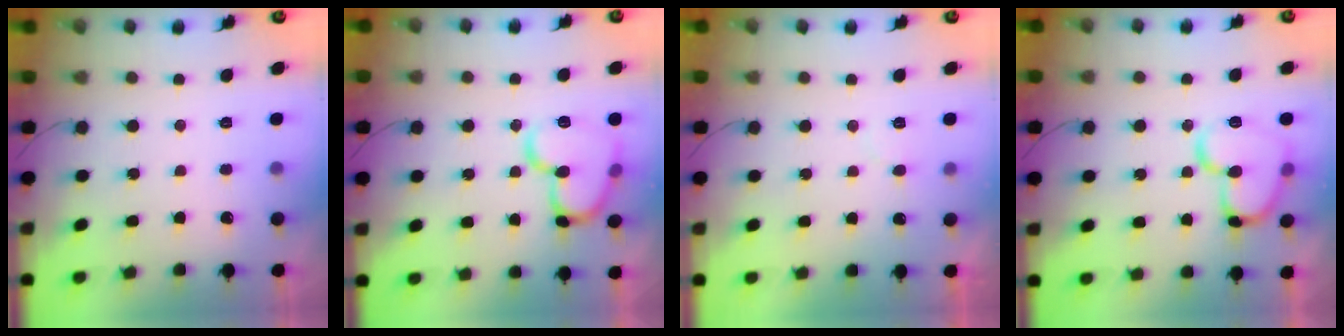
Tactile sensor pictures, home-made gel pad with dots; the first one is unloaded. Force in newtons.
{"total": 15.1, "press": 15.0, "slide": 1.6}
{"total": 5.1, "press": 5.0, "slide": 0.4}
{"total": 15.2, "press": 15.0, "slide": 2.1}